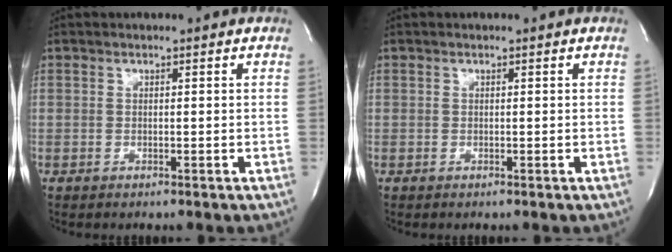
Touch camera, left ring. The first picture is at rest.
{"total": 0.0}